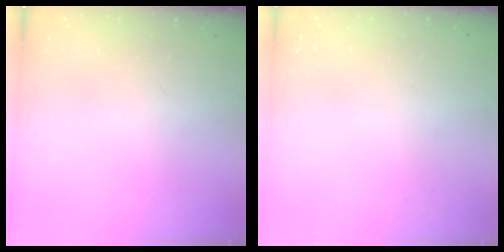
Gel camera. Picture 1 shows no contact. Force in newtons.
{"total": 0.0}